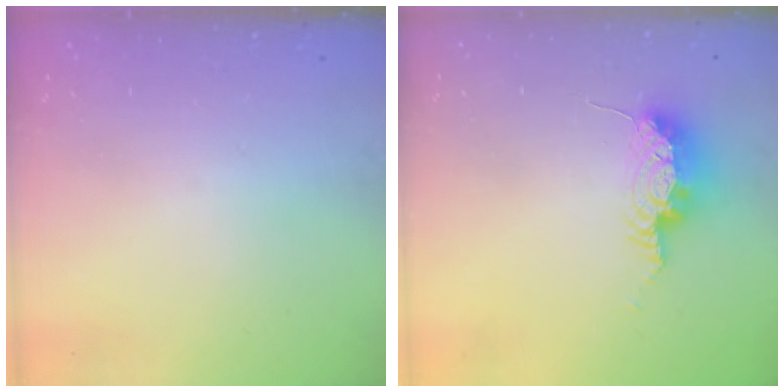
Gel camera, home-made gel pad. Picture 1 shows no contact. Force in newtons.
{"total": 13.1, "press": 9.6, "slide": 8.9}